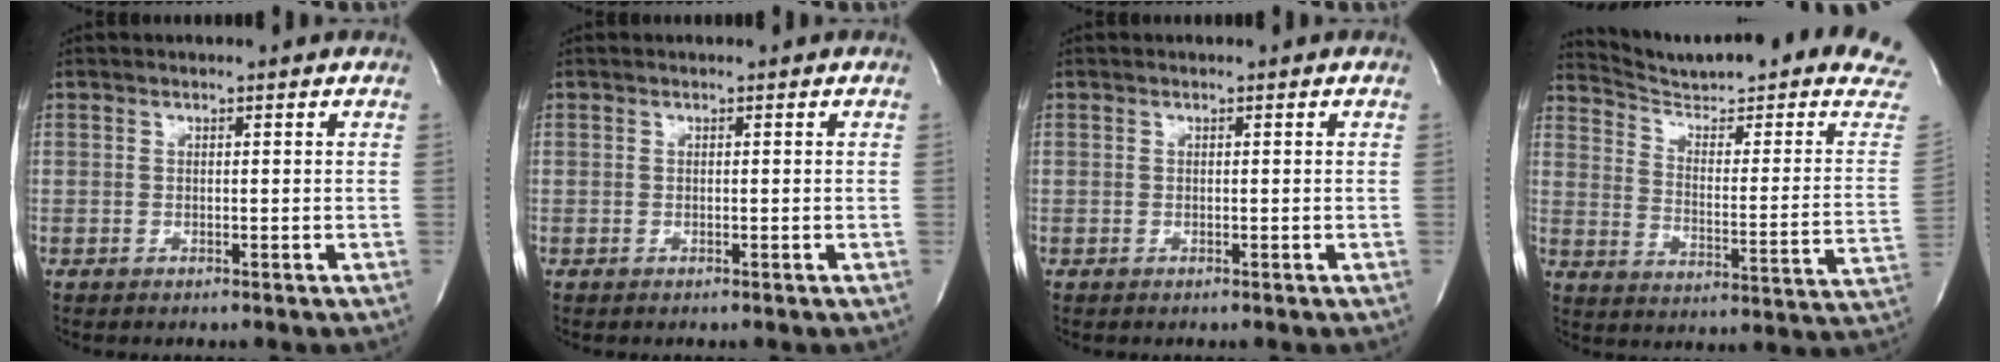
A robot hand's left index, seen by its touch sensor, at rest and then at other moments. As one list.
[{"total": 0.0}, {"total": 0.0}, {"total": 24.9, "force": [22.7, 1.0, 10.2], "torque": [-0.147, -0.095, 0.291]}]